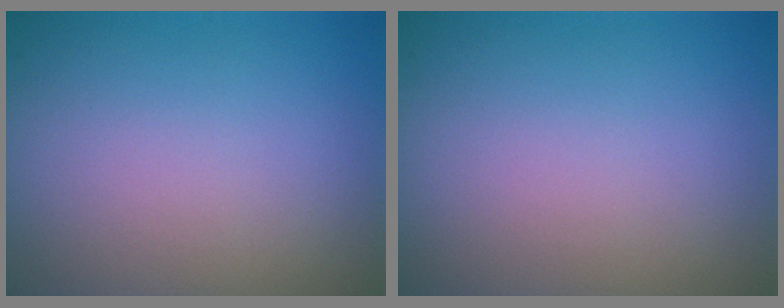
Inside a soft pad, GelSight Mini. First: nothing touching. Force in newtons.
{"total": 0.0}